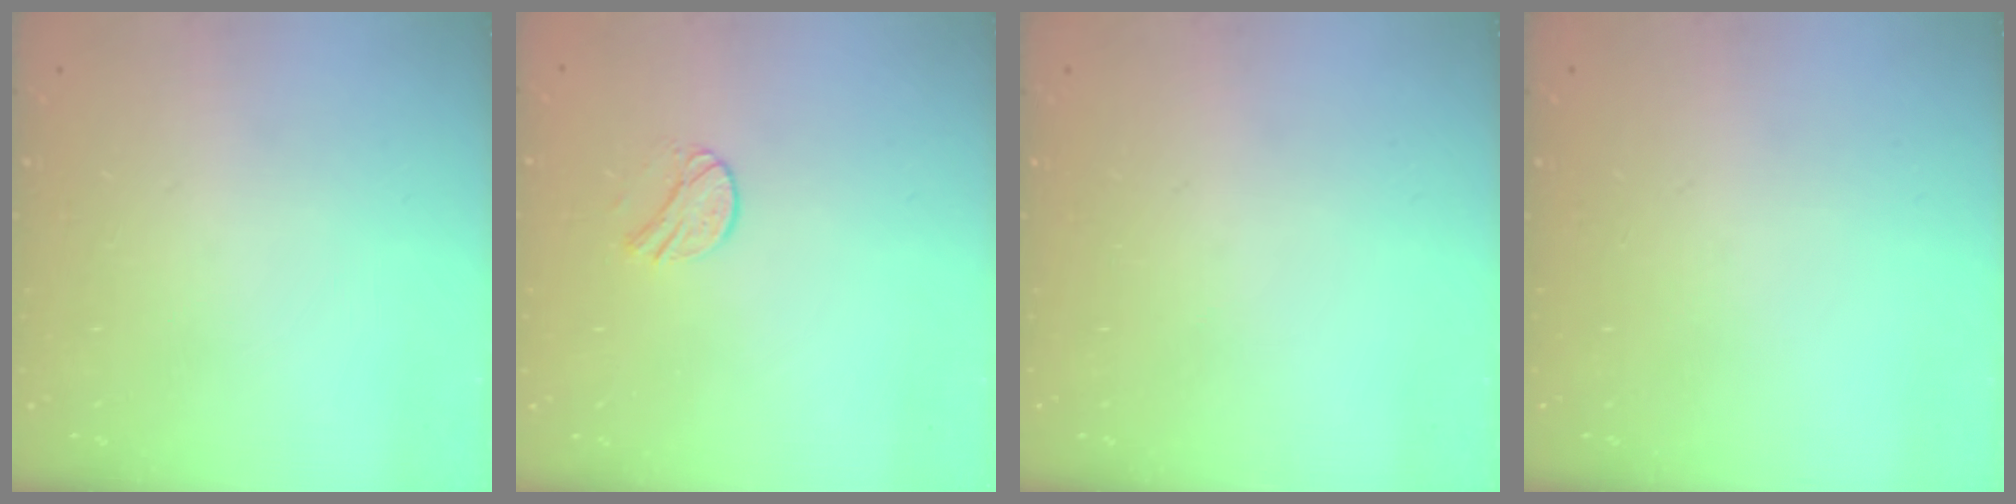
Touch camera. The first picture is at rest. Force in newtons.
{"total": 7.2, "press": 7.1, "slide": 0.5}
{"total": 0.0}
{"total": 0.0}